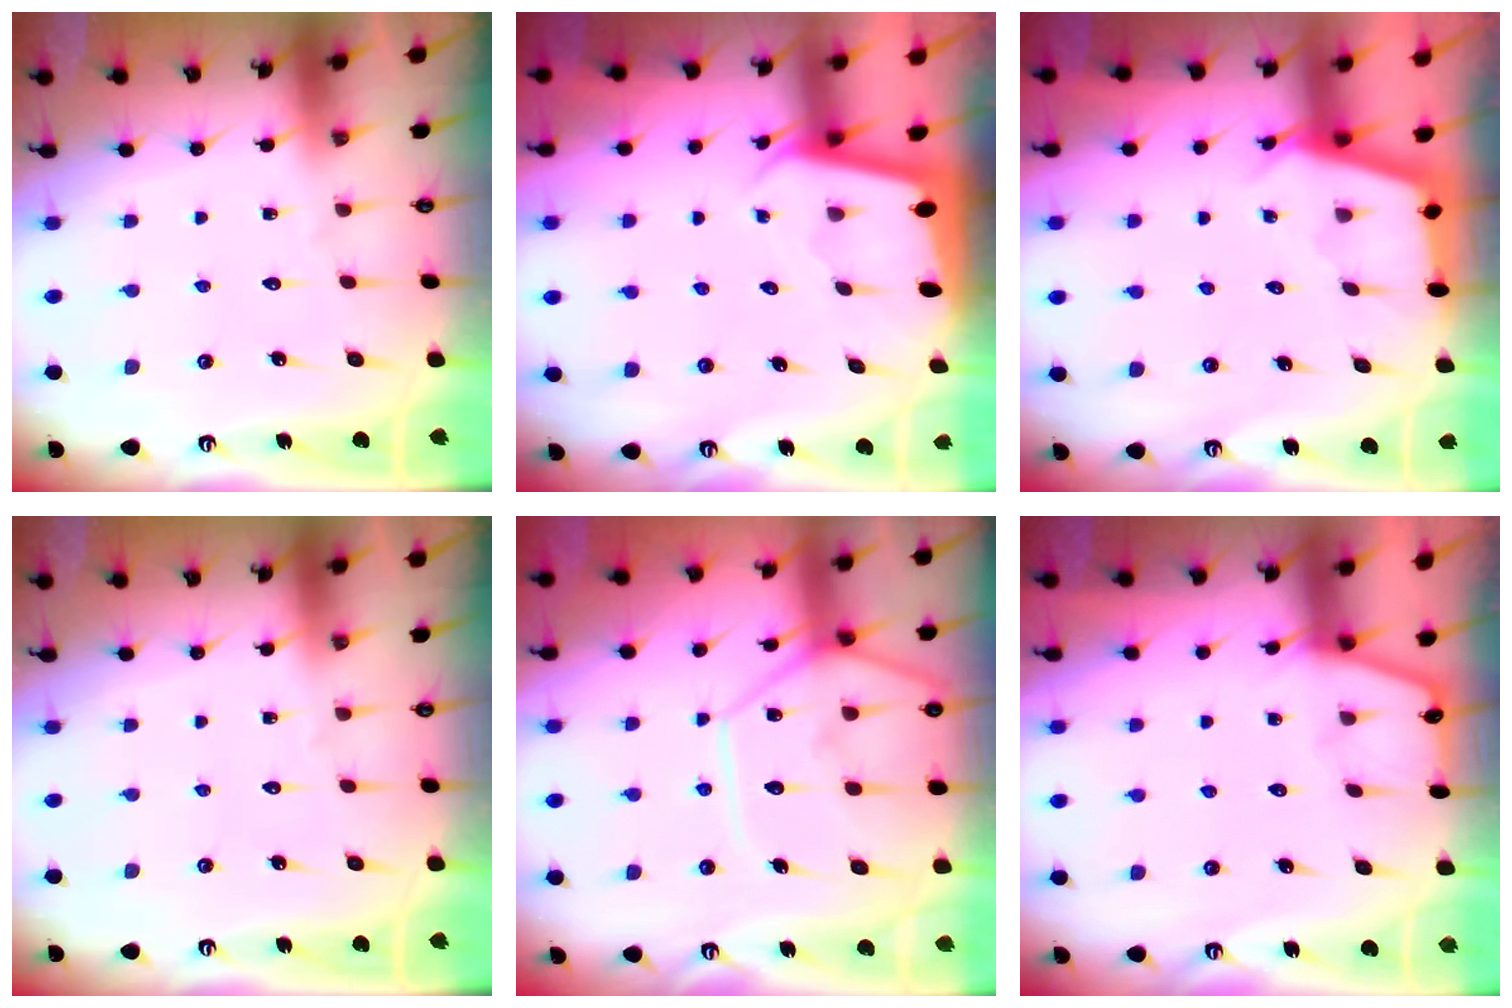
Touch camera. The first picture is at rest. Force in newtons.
{"total": 1.9, "press": 1.9, "slide": 0.1}
{"total": 2.7, "press": 2.7, "slide": 0.3}
{"total": 0.0}
{"total": 12.6, "press": 12.5, "slide": 1.7}
{"total": 2.7, "press": 2.7, "slide": 0.4}